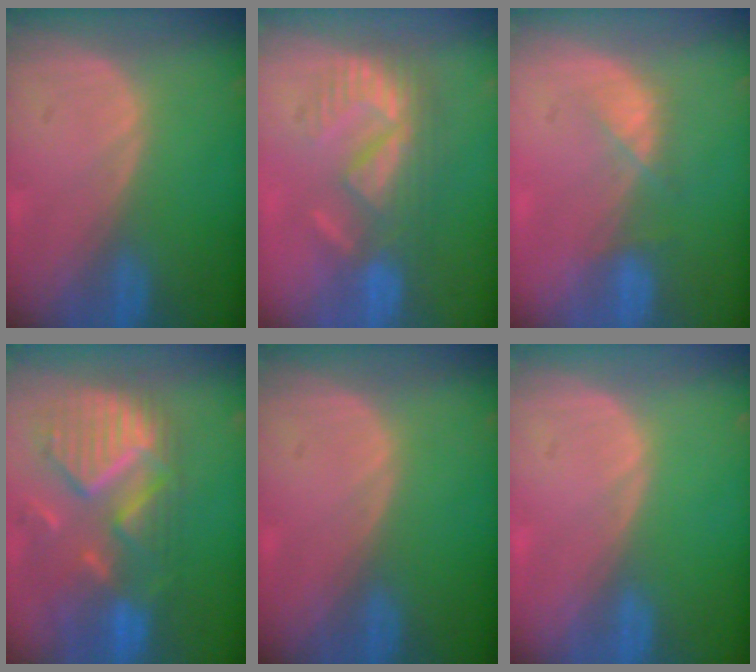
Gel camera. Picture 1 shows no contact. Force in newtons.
{"total": 9.2, "press": 8.0, "slide": 4.6}
{"total": 2.9, "press": 2.9, "slide": 0.7}
{"total": 11.8, "press": 10.4, "slide": 5.5}
{"total": 0.0}
{"total": 0.0}